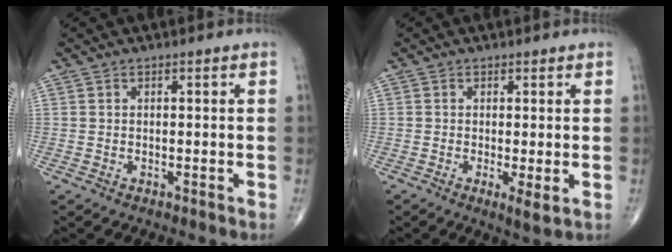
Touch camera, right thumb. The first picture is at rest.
{"total": 2.8, "force": [-0.4, 0.6, 2.7], "torque": [-0.049, -0.012, -0.008]}